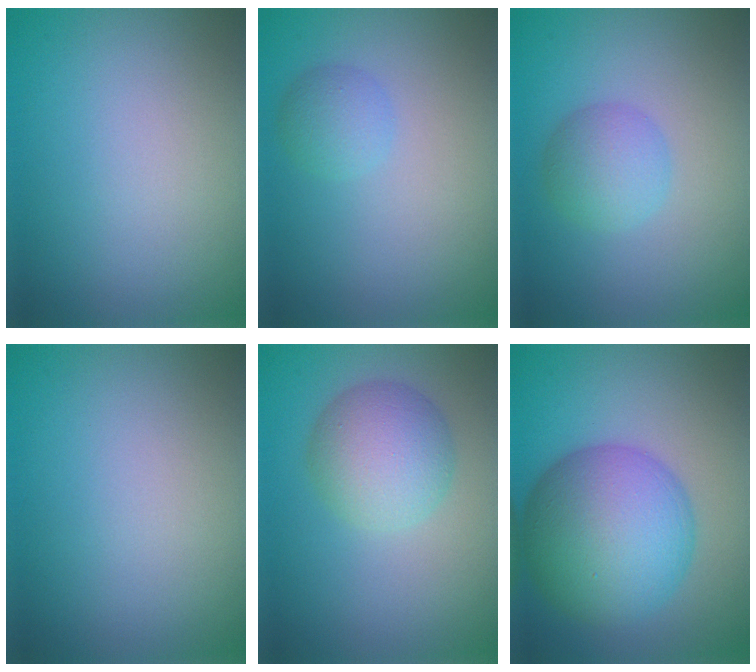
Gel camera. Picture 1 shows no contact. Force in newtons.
{"total": 1.8, "press": 1.8, "slide": 0.1}
{"total": 2.9, "press": 2.9, "slide": 0.1}
{"total": 0.0}
{"total": 5.1, "press": 5.1, "slide": 0.2}
{"total": 10.3, "press": 10.3, "slide": 0.2}